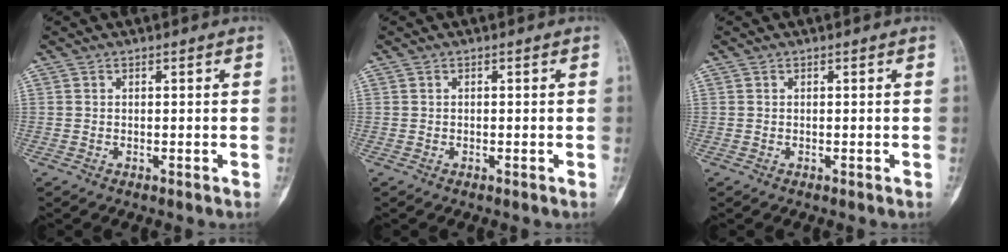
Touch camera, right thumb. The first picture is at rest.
{"total": 0.0}
{"total": 0.0}